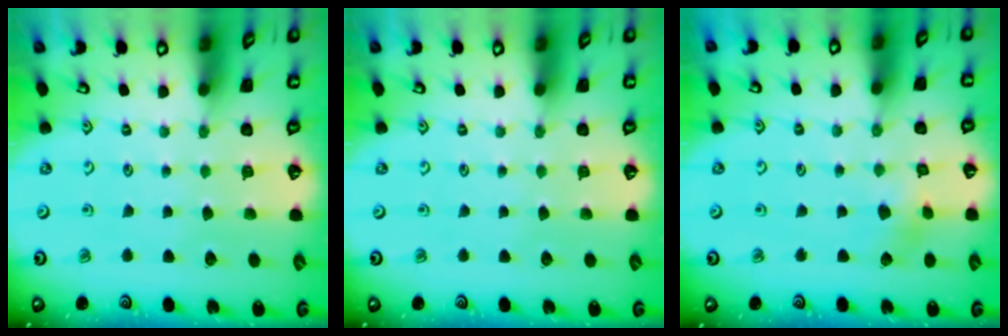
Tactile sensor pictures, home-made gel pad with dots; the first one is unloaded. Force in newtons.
{"total": 0.0}
{"total": 3.4, "press": 3.4, "slide": 0.6}